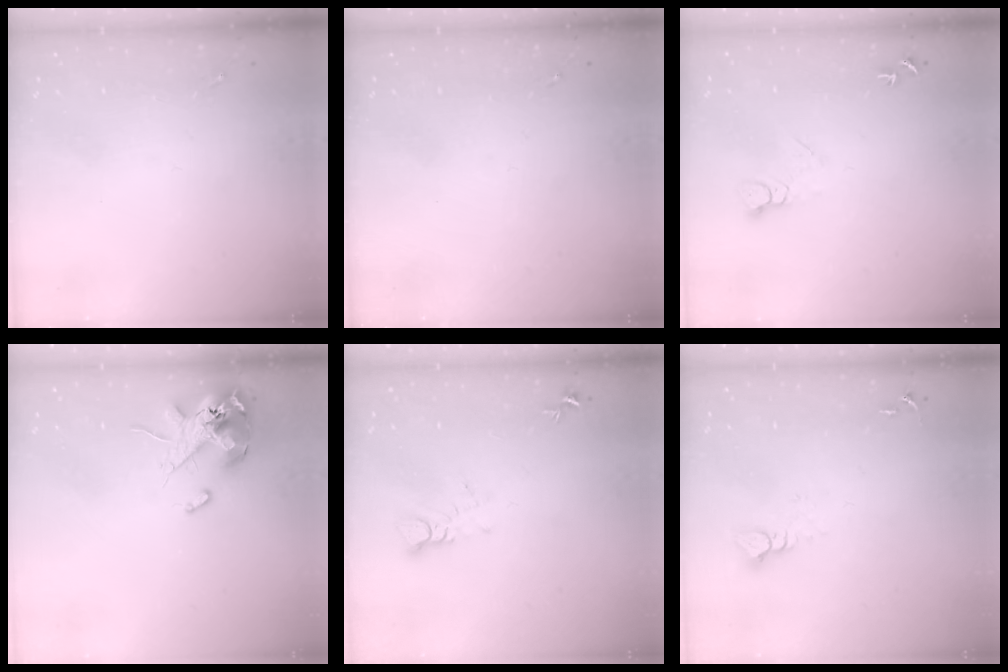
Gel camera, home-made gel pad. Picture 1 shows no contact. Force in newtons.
{"total": 0.0}
{"total": 5.5, "press": 5.5, "slide": 0.5}
{"total": 13.1, "press": 12.9, "slide": 2.2}
{"total": 3.7, "press": 3.7, "slide": 0.3}
{"total": 3.5, "press": 3.5, "slide": 0.2}